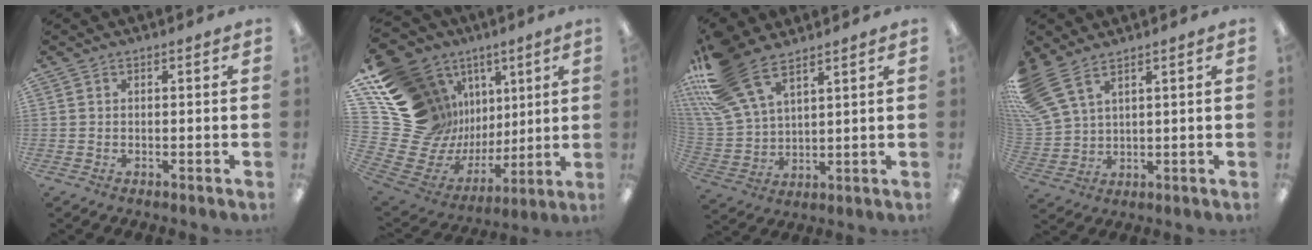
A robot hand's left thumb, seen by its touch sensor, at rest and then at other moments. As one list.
[{"total": 20.6, "force": [9.0, 16.4, 8.7], "torque": [-0.162, -0.108, 0.224]}, {"total": 17.6, "force": [11.8, 8.3, 10.0], "torque": [-0.238, -0.055, 0.218]}, {"total": 9.8, "force": [6.9, 4.4, 5.4], "torque": [-0.134, -0.020, 0.135]}]